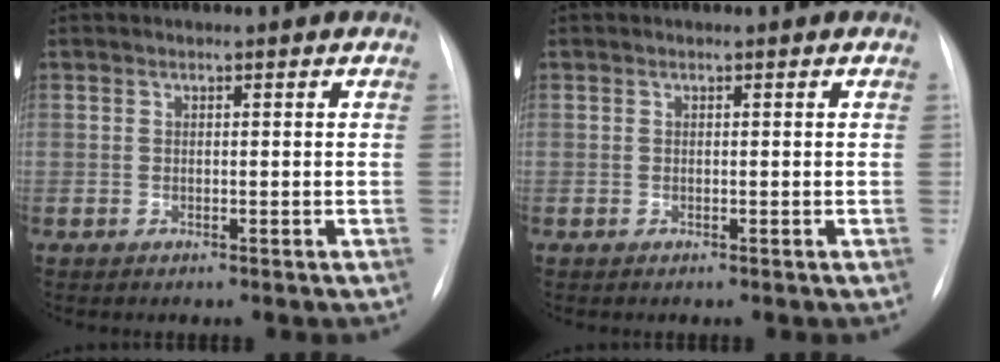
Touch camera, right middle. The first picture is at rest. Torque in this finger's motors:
{"motor_torque": [0.59, -0.67, 0.01, 0.02]}